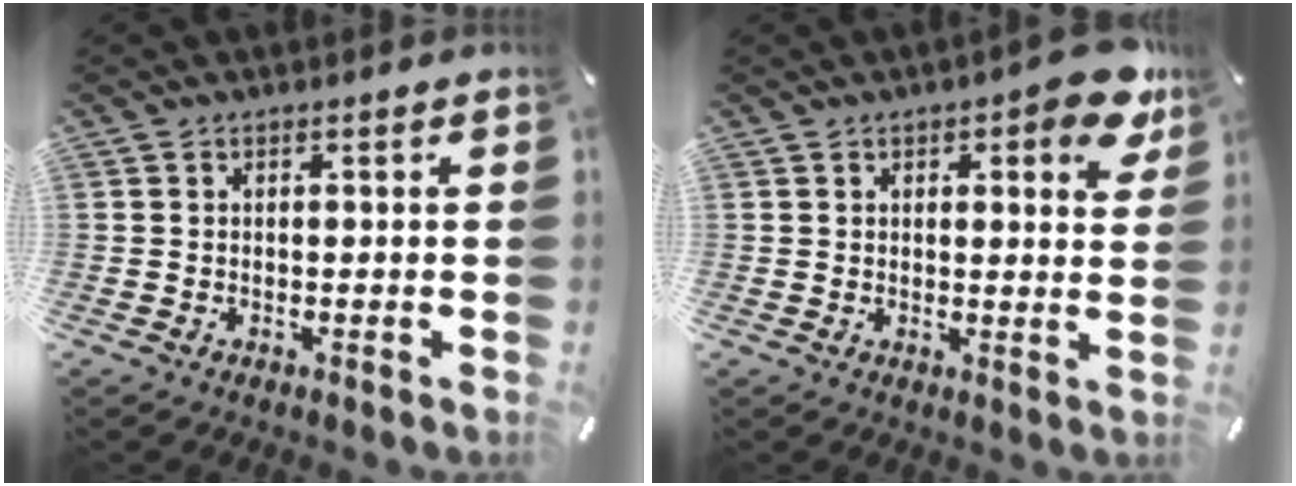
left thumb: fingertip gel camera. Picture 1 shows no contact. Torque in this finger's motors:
{"motor_torque": [0.80, 0.55, 0.17, -0.12, -0.05]}